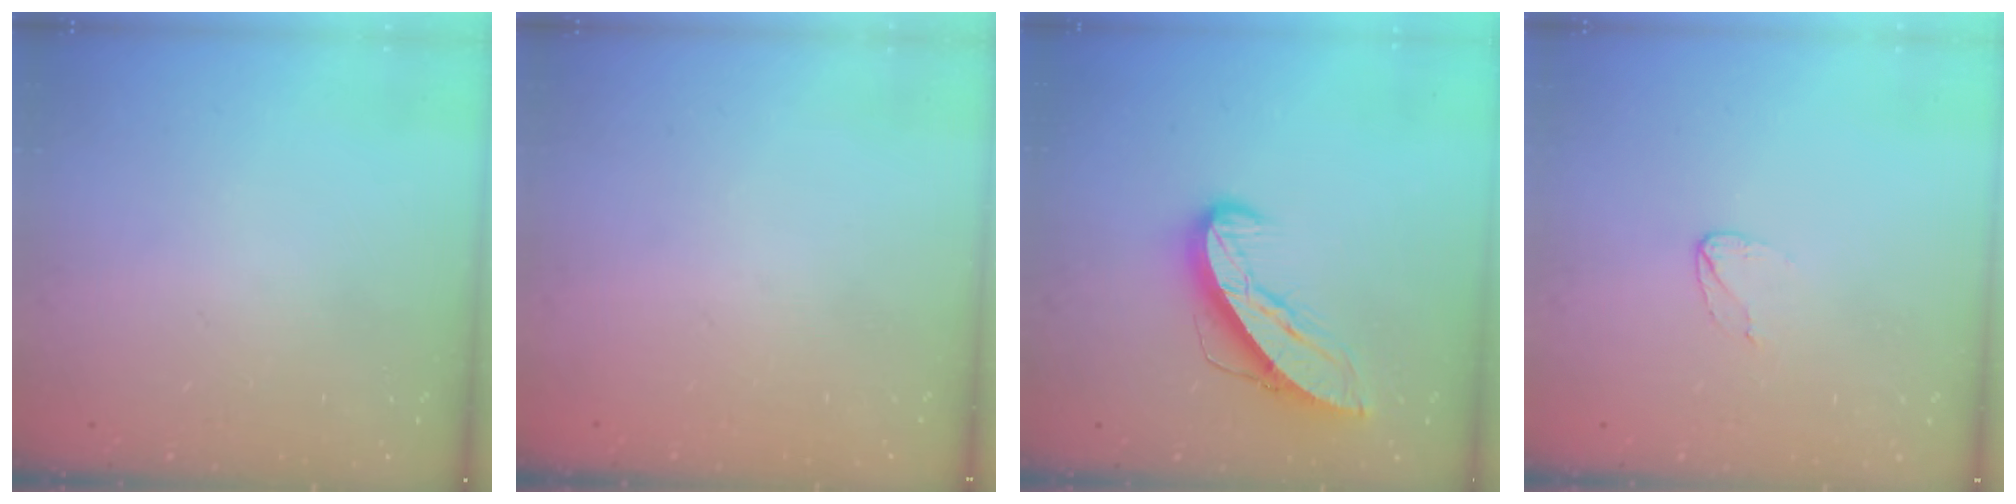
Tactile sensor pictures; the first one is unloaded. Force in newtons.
{"total": 0.0}
{"total": 10.0, "press": 9.9, "slide": 1.0}
{"total": 3.4, "press": 3.4, "slide": 0.3}